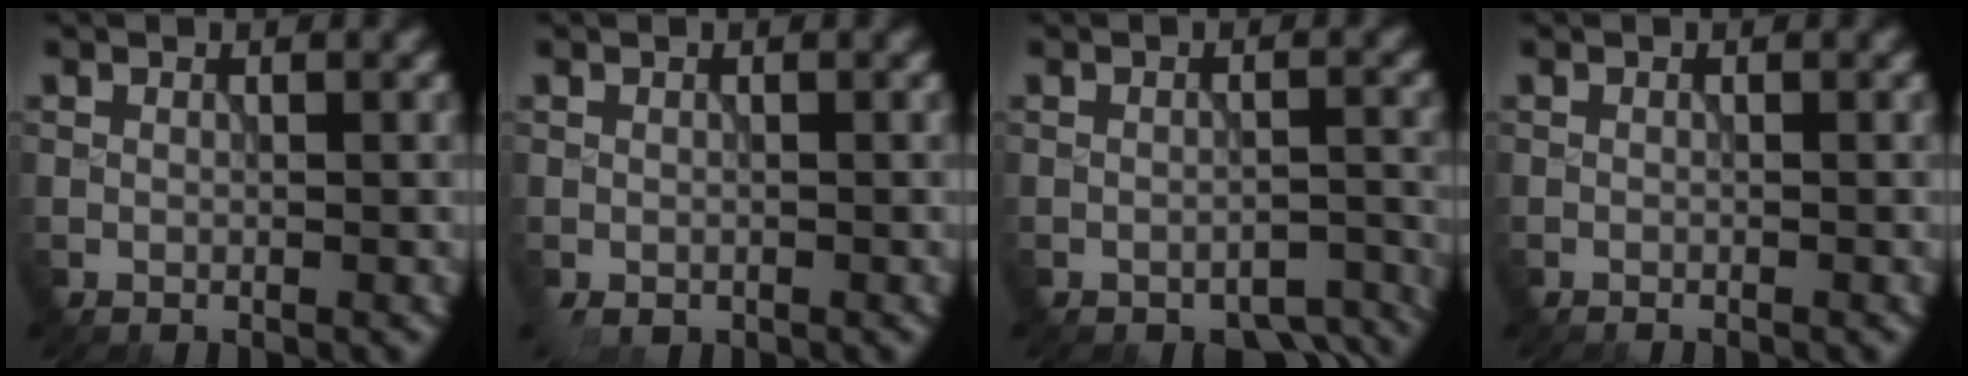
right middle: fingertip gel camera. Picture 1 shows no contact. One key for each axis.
{"total": 1.1, "fx": -0.7, "fy": 0.6, "fz": 0.6, "tx": -0.014, "ty": -0.006, "tz": -0.012}
{"total": 4.1, "fx": -3.6, "fy": 1.3, "fz": 1.5, "tx": -0.028, "ty": -0.003, "tz": -0.034}
{"total": 0.7, "fx": -0.7, "fy": 0.0, "fz": 0.2, "tx": 0.004, "ty": -0.002, "tz": -0.013}